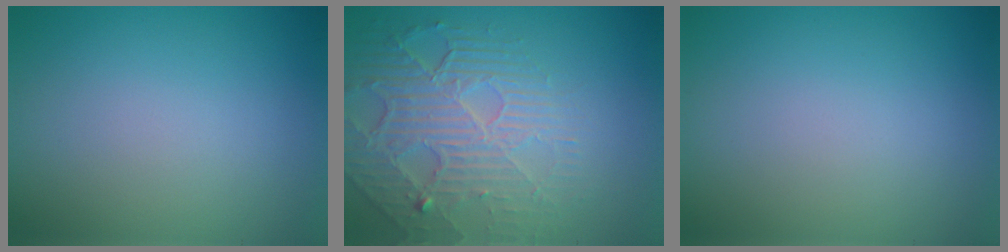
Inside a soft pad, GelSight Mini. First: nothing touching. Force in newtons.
{"total": 4.8, "press": 4.3, "slide": 2.1}
{"total": 0.0}